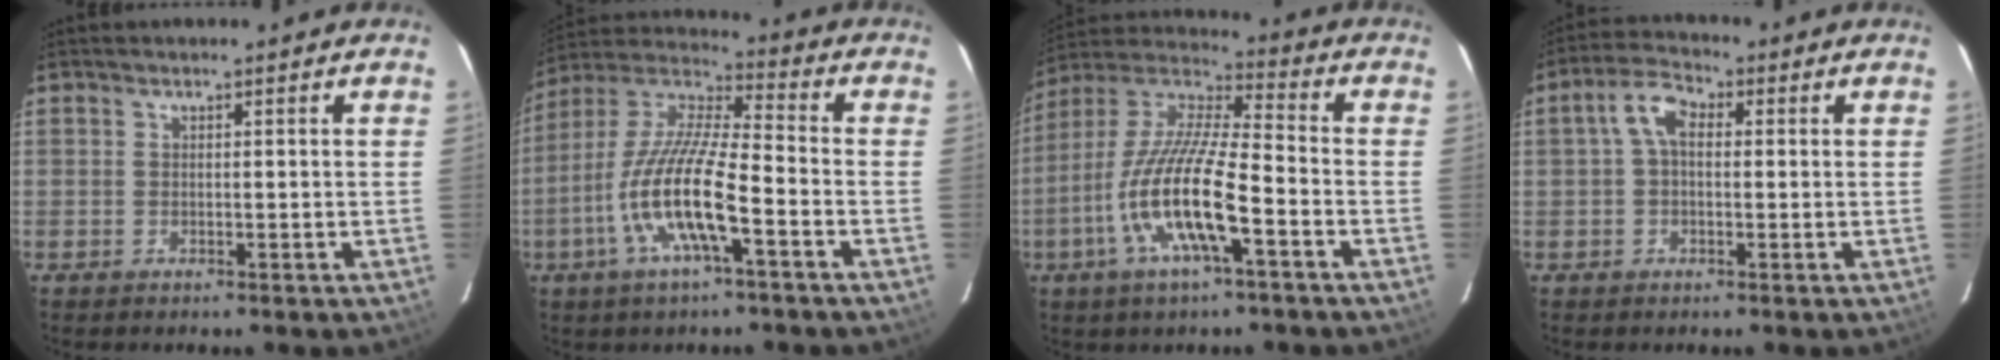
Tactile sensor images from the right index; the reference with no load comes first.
{"total": 14.5, "force": [-5.6, 2.5, 13.2], "torque": [-0.266, -0.005, -0.116]}
{"total": 15.8, "force": [-6.1, 2.9, 14.3], "torque": [-0.286, -0.010, -0.127]}
{"total": 5.1, "force": [0.5, 3.2, 4.0], "torque": [-0.080, 0.021, 0.009]}